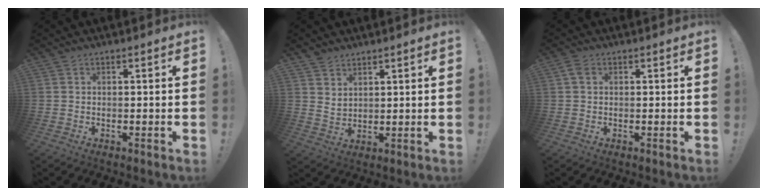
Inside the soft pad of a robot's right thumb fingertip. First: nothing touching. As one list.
[{"total": 4.2, "force": [3.4, 2.3, 0.9], "torque": [-0.004, -0.025, 0.063]}, {"total": 2.1, "force": [0.7, 1.5, 1.3], "torque": [-0.020, 0.003, 0.012]}]